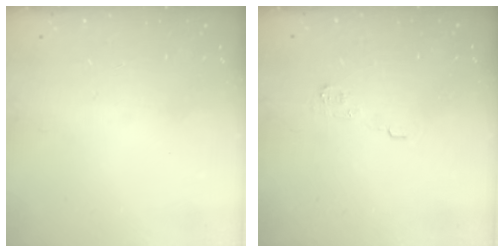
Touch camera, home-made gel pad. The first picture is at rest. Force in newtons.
{"total": 4.9, "press": 4.9, "slide": 0.2}